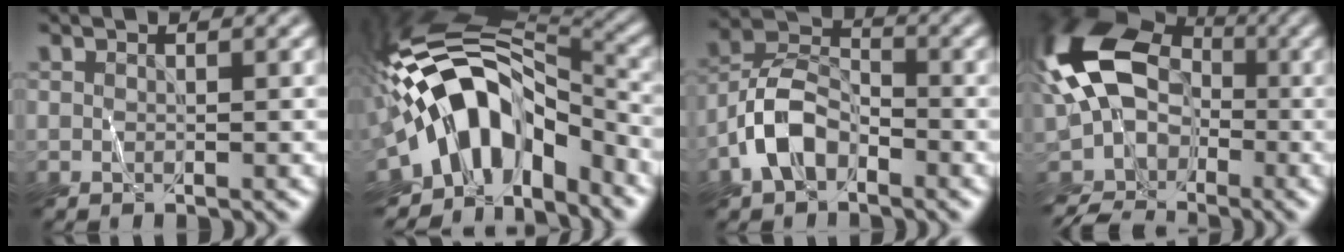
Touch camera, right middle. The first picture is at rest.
{"total": 12.8, "force": [-4.2, 7.3, 9.6], "torque": [-0.141, 0.028, -0.084]}
{"total": 4.8, "force": [-2.6, 2.9, 2.8], "torque": [-0.053, 0.017, -0.057]}
{"total": 11.4, "force": [-2.4, 8.4, 7.3], "torque": [-0.151, 0.007, -0.058]}